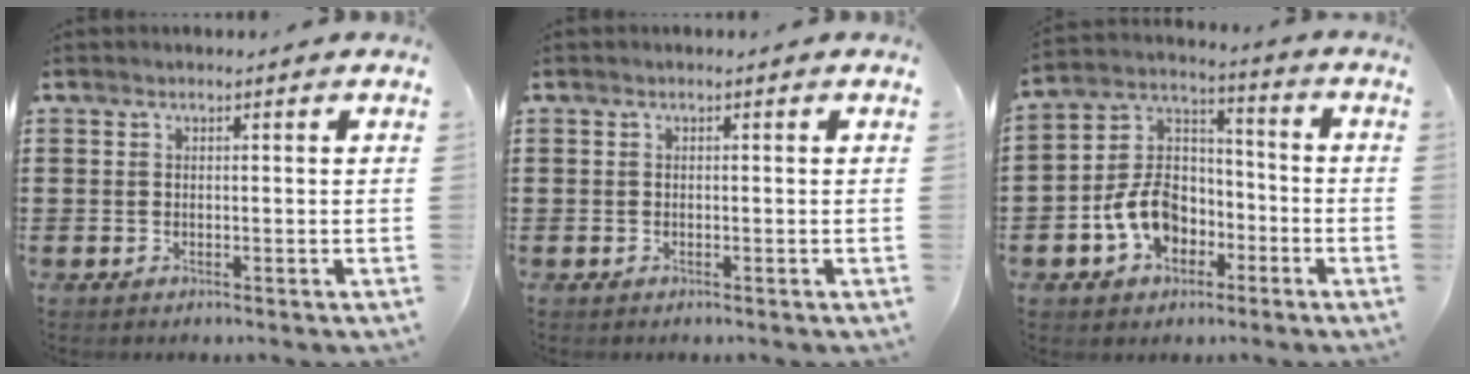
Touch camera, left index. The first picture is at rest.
{"total": 0.0}
{"total": 9.7, "force": [-3.9, 7.2, 5.2], "torque": [-0.136, 0.019, -0.078]}